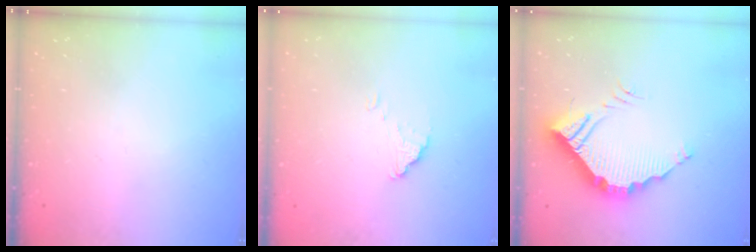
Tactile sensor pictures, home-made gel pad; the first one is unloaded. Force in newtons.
{"total": 1.5, "press": 1.5, "slide": 0.1}
{"total": 14.3, "press": 14.3, "slide": 0.3}